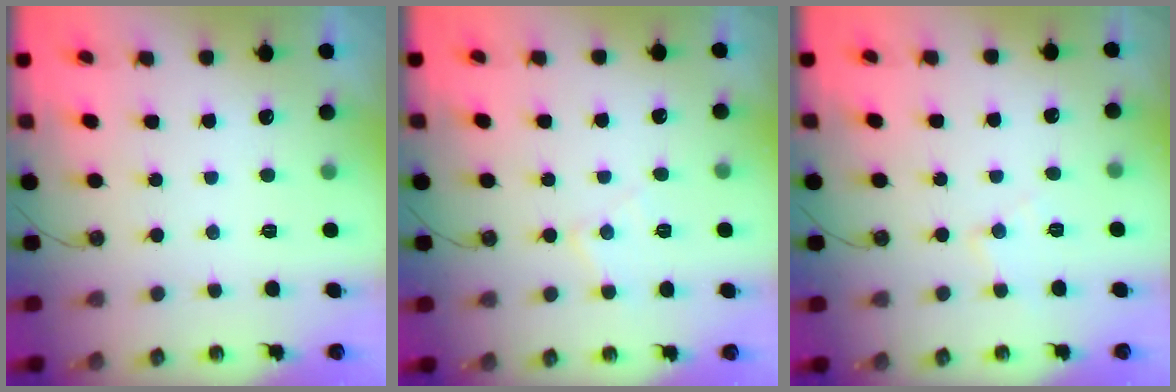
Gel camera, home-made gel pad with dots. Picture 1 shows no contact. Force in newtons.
{"total": 6.2, "press": 6.2, "slide": 0.5}
{"total": 6.6, "press": 6.6, "slide": 0.3}